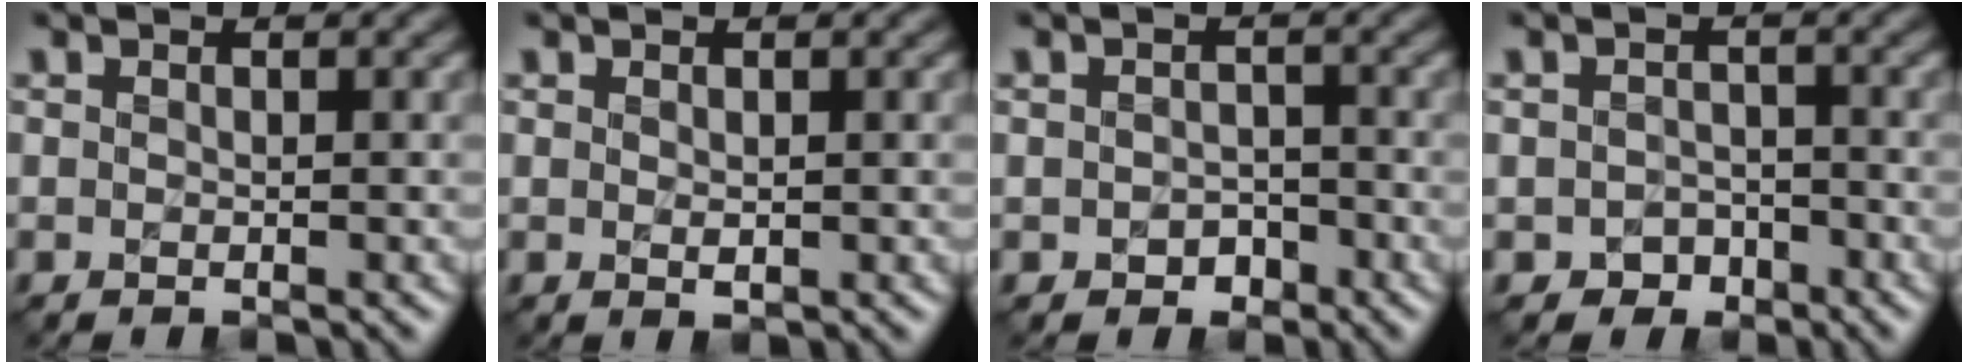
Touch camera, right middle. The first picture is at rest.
{"total": 0.8, "force": [0.6, 0.2, 0.4], "torque": [-0.011, 0.002, 0.010]}
{"total": 1.5, "force": [-0.4, 1.3, 0.6], "torque": [-0.010, 0.000, -0.007]}
{"total": 1.6, "force": [-0.7, 1.4, 0.4], "torque": [-0.002, 0.004, -0.015]}